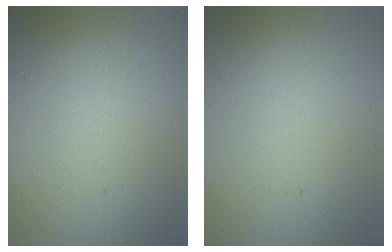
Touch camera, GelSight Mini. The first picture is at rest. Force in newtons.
{"total": 0.0}